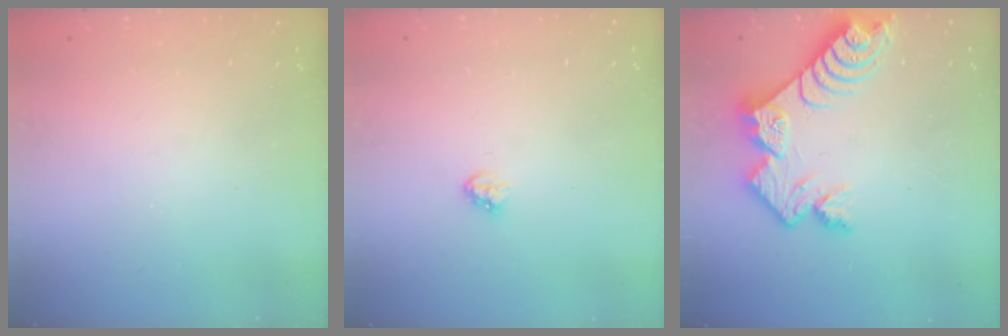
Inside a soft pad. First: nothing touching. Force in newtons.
{"total": 3.5, "press": 3.5, "slide": 0.5}
{"total": 12.9, "press": 12.8, "slide": 1.1}